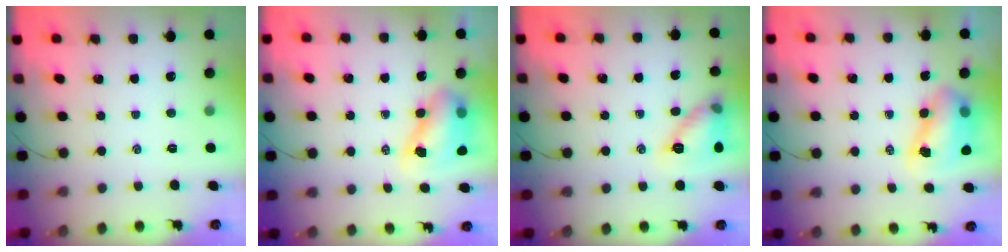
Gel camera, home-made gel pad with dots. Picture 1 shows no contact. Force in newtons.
{"total": 8.9, "press": 8.6, "slide": 2.2}
{"total": 12.0, "press": 12.0, "slide": 0.4}
{"total": 8.8, "press": 8.5, "slide": 2.2}